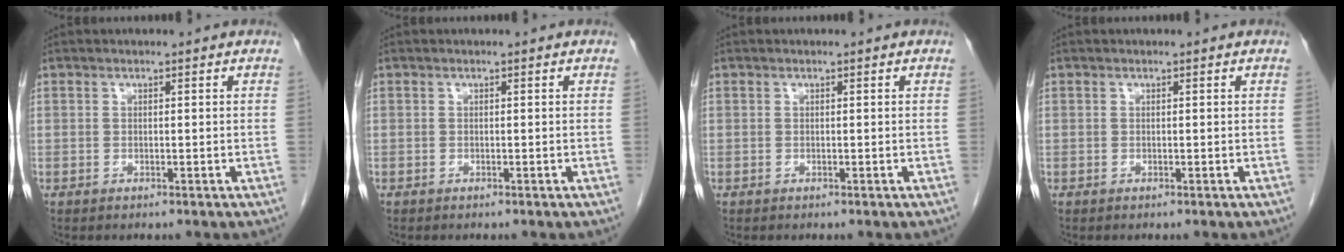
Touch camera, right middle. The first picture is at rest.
{"total": 0.0}
{"total": 0.0}
{"total": 0.0}